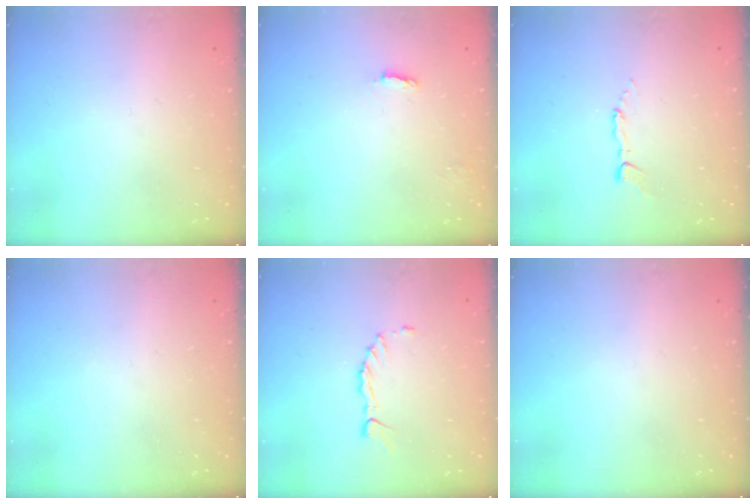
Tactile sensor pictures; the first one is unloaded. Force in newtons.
{"total": 2.2, "press": 2.2, "slide": 0.1}
{"total": 3.3, "press": 3.2, "slide": 0.2}
{"total": 0.0}
{"total": 1.3, "press": 1.3, "slide": 0.1}
{"total": 0.0}